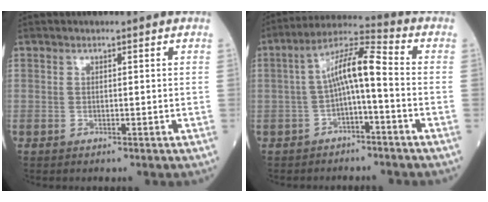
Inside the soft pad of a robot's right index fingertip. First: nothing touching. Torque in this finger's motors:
{"motor_torque": [0.99, -0.09, 0.61, 0.15]}